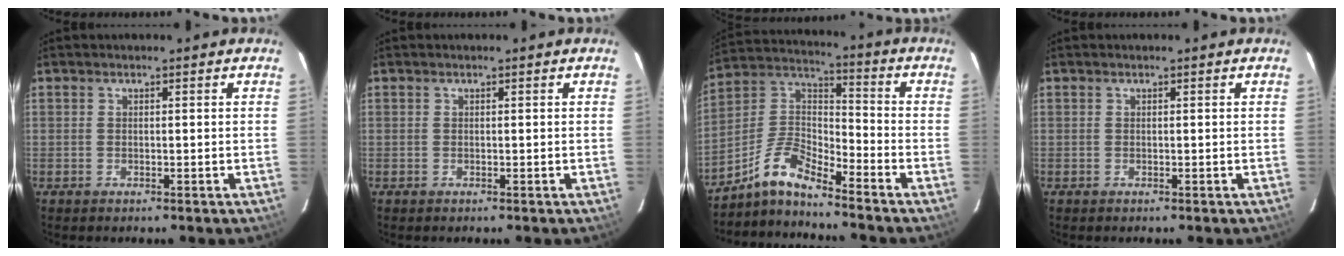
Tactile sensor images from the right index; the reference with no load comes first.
{"total": 0.0}
{"total": 9.1, "force": [-7.7, 1.7, 4.4], "torque": [-0.114, 0.032, -0.165]}
{"total": 0.0}